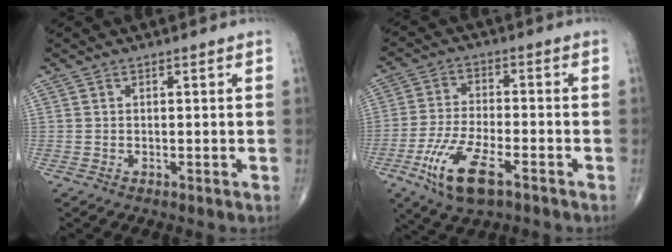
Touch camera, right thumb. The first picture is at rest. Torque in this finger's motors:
{"motor_torque": [0.66, 0.53, 0.70, 0.25, 0.31]}